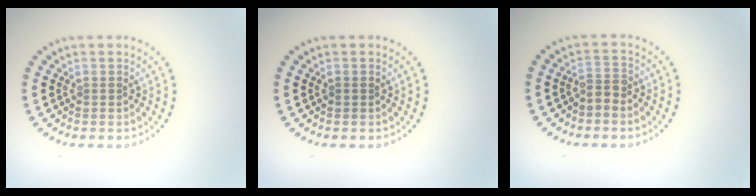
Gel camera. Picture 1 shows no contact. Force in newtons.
{"total": 0.5, "press": 0.5, "slide": 0.1}
{"total": 1.8, "press": 1.4, "slide": 1.1}